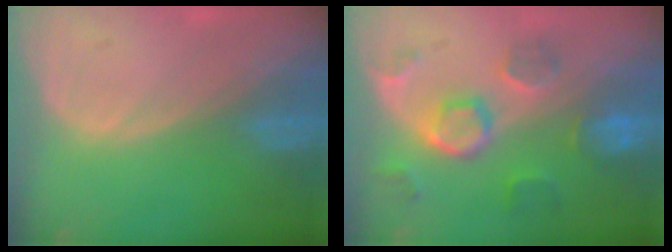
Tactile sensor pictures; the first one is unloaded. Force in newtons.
{"total": 8.6, "press": 7.7, "slide": 4.0}